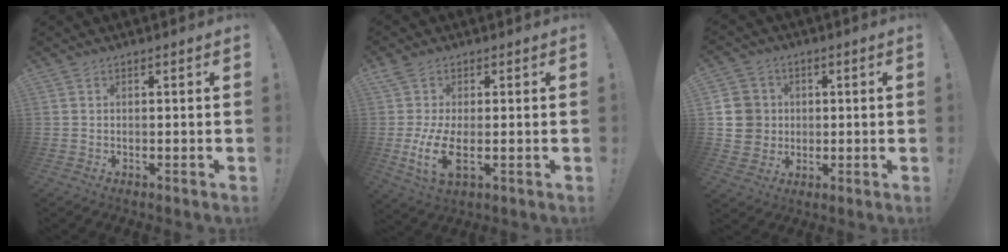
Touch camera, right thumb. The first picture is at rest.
{"total": 10.1, "force": [0.0, 4.7, 8.9], "torque": [-0.177, -0.018, 0.002]}
{"total": 9.9, "force": [1.4, 9.4, 2.8], "torque": [-0.042, -0.003, 0.032]}